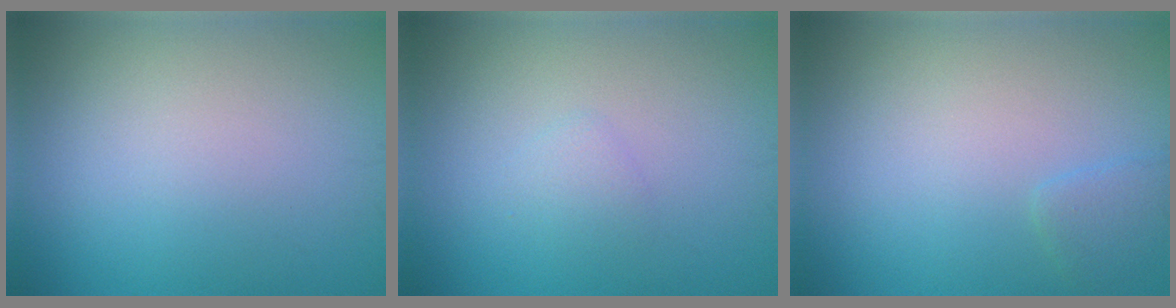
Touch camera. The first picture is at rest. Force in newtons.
{"total": 1.0, "press": 1.0, "slide": 0.1}
{"total": 1.2, "press": 1.2, "slide": 0.1}